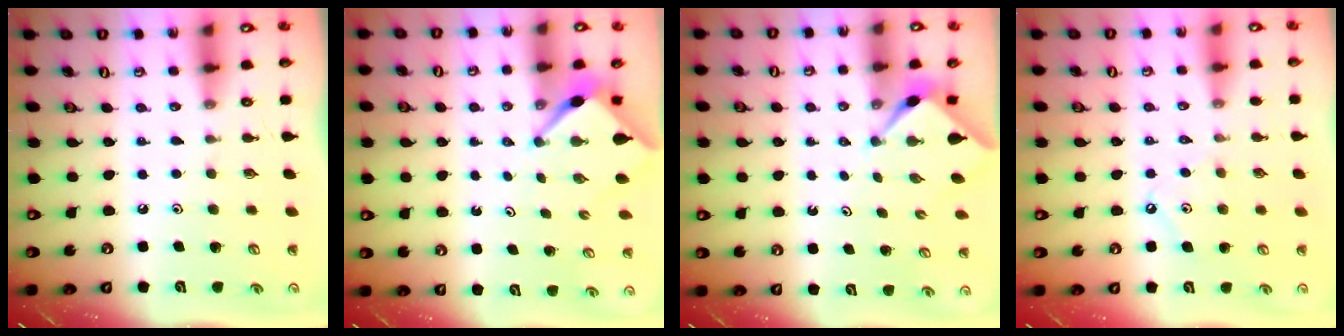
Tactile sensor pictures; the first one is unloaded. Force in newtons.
{"total": 2.8, "press": 2.8, "slide": 0.3}
{"total": 2.4, "press": 2.4, "slide": 0.3}
{"total": 5.6, "press": 5.6, "slide": 0.7}